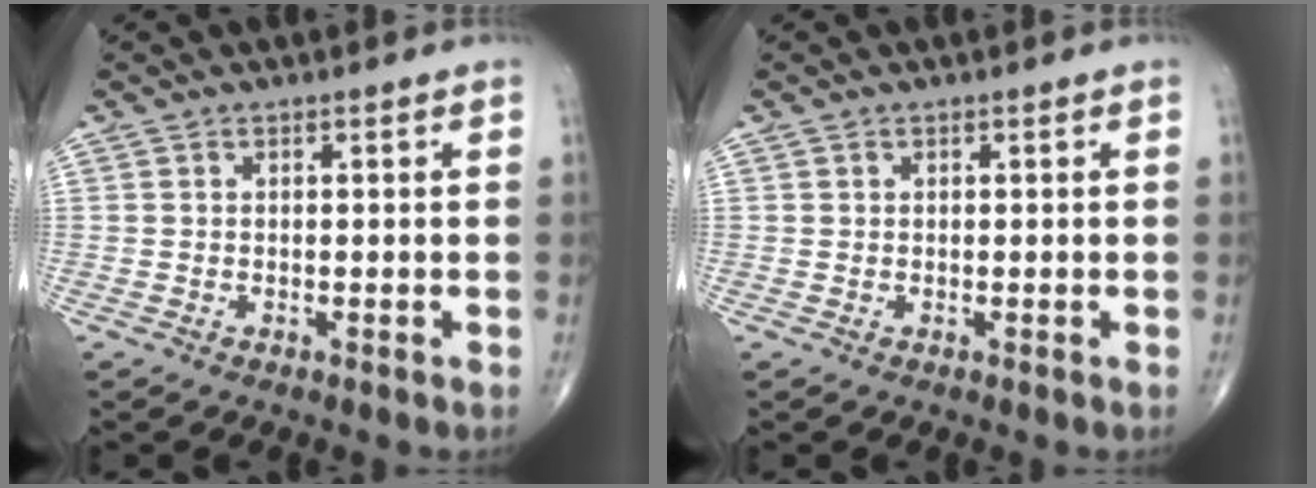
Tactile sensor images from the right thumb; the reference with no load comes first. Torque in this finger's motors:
{"motor_torque": [-0.21, 0.17, -0.13, -0.08, 0.02]}